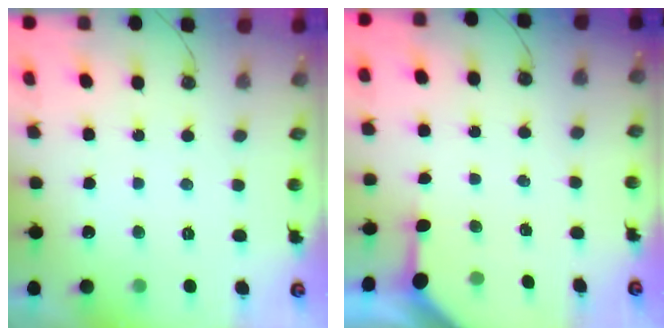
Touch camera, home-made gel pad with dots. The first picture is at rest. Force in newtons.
{"total": 3.2, "press": 3.2, "slide": 0.3}